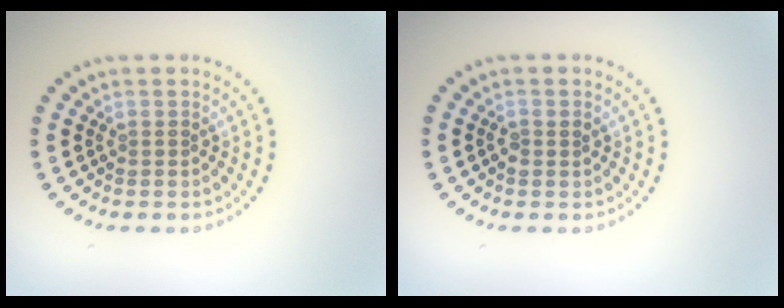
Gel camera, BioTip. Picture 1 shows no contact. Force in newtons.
{"total": 0.9, "press": 0.8, "slide": 0.2}